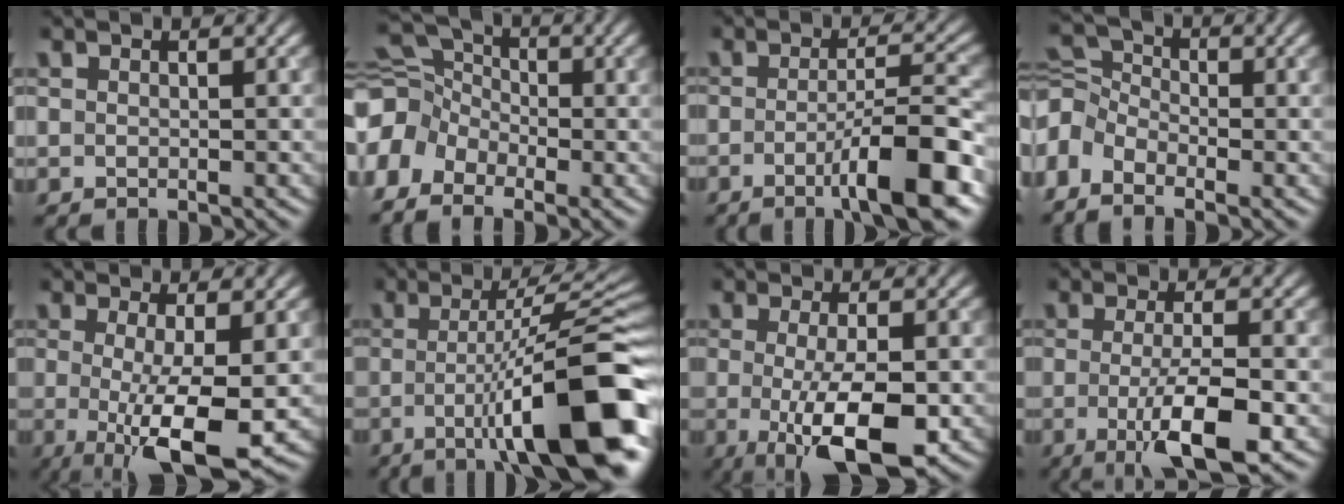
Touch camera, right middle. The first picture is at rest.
{"total": 6.1, "force": [-3.1, 4.0, 3.2], "torque": [-0.063, 0.007, -0.072]}
{"total": 7.3, "force": [-3.0, 1.2, 6.6], "torque": [-0.097, 0.007, -0.053]}
{"total": 5.1, "force": [-2.7, 3.1, 3.0], "torque": [-0.058, 0.008, -0.072]}
{"total": 7.8, "force": [-1.2, 1.7, 7.5], "torque": [-0.119, -0.018, -0.015]}
{"total": 13.6, "force": [-3.7, 2.9, 12.8], "torque": [-0.172, 0.005, -0.057]}
{"total": 7.4, "force": [-1.6, 2.0, 6.9], "torque": [-0.116, -0.014, -0.023]}
{"total": 6.4, "force": [-1.6, 1.5, 6.0], "torque": [-0.097, -0.010, -0.026]}